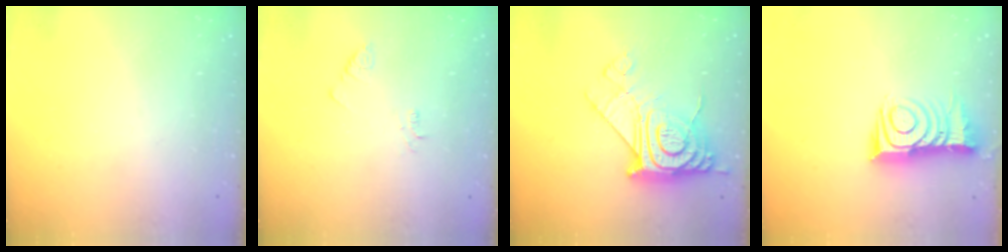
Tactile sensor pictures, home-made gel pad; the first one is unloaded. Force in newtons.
{"total": 2.1, "press": 2.1, "slide": 0.4}
{"total": 16.0, "press": 15.9, "slide": 1.3}
{"total": 11.8, "press": 11.8, "slide": 1.1}